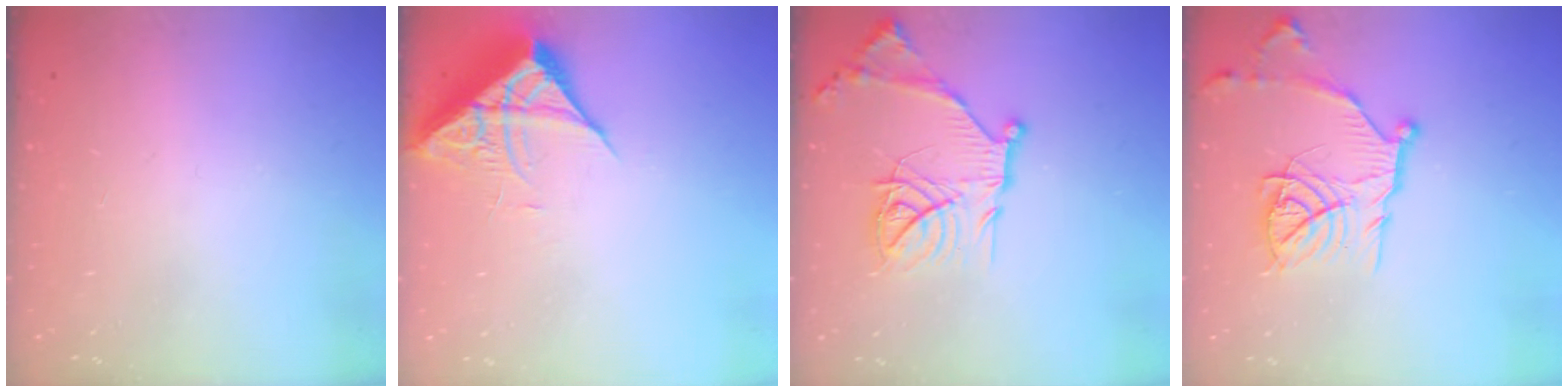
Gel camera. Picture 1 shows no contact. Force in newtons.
{"total": 7.3, "press": 7.2, "slide": 0.3}
{"total": 18.5, "press": 18.4, "slide": 1.9}
{"total": 15.2, "press": 15.2, "slide": 1.1}